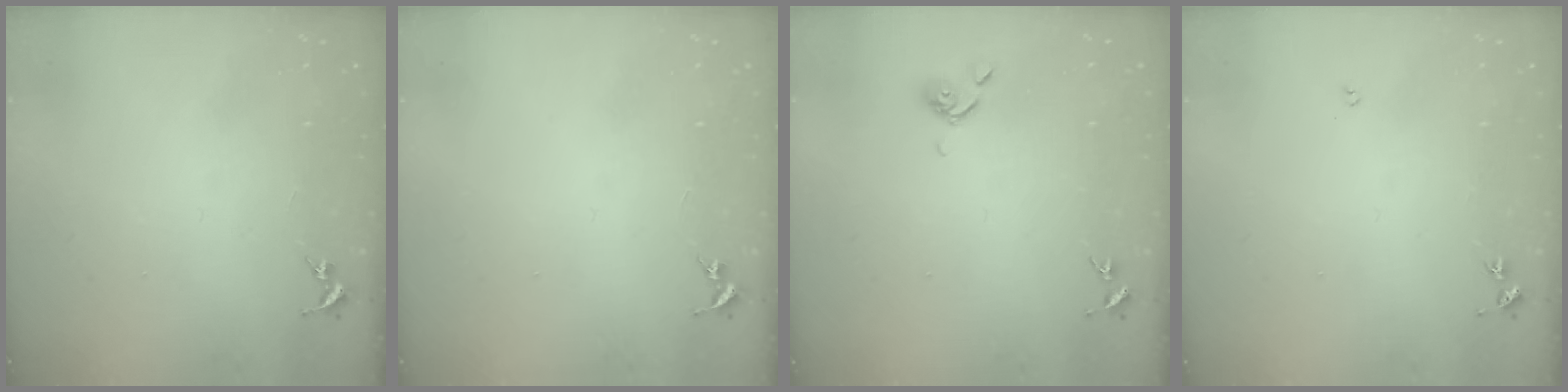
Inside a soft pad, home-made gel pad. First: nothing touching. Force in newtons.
{"total": 0.0}
{"total": 6.4, "press": 6.2, "slide": 1.3}
{"total": 2.7, "press": 2.7, "slide": 0.5}